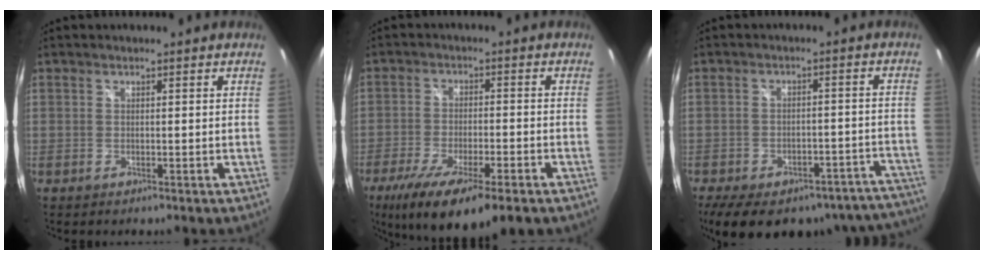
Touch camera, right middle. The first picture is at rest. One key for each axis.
{"total": 15.8, "fx": -10.1, "fy": 3.6, "fz": 11.5, "tx": -0.223, "ty": -0.056, "tz": -0.167}
{"total": 25.5, "fx": -21.3, "fy": 9.3, "fz": 10.5, "tx": -0.167, "ty": 0.006, "tz": -0.252}